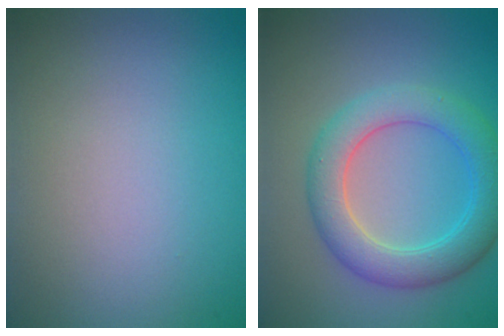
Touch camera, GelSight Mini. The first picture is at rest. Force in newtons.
{"total": 5.4, "press": 5.4, "slide": 0.2}